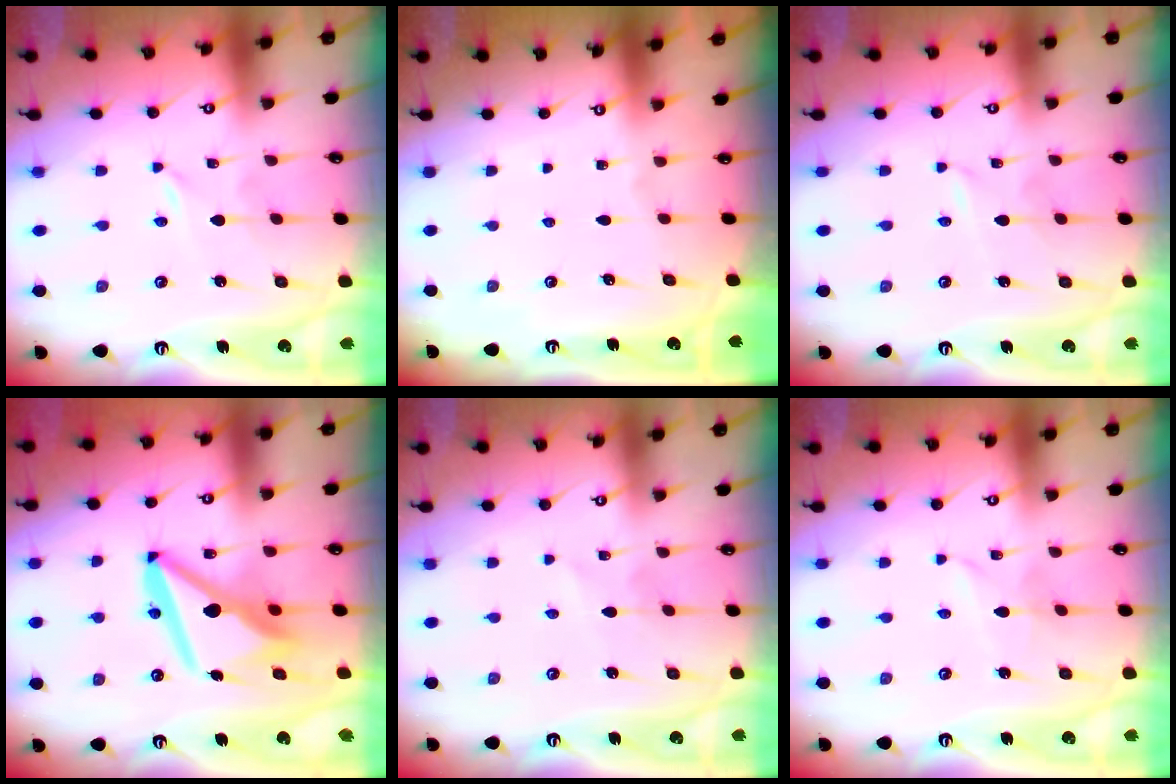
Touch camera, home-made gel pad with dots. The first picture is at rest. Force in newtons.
{"total": 0.0}
{"total": 1.6, "press": 1.6, "slide": 0.2}
{"total": 13.7, "press": 13.6, "slide": 1.3}
{"total": 2.4, "press": 2.4, "slide": 0.3}
{"total": 1.8, "press": 1.8, "slide": 0.2}